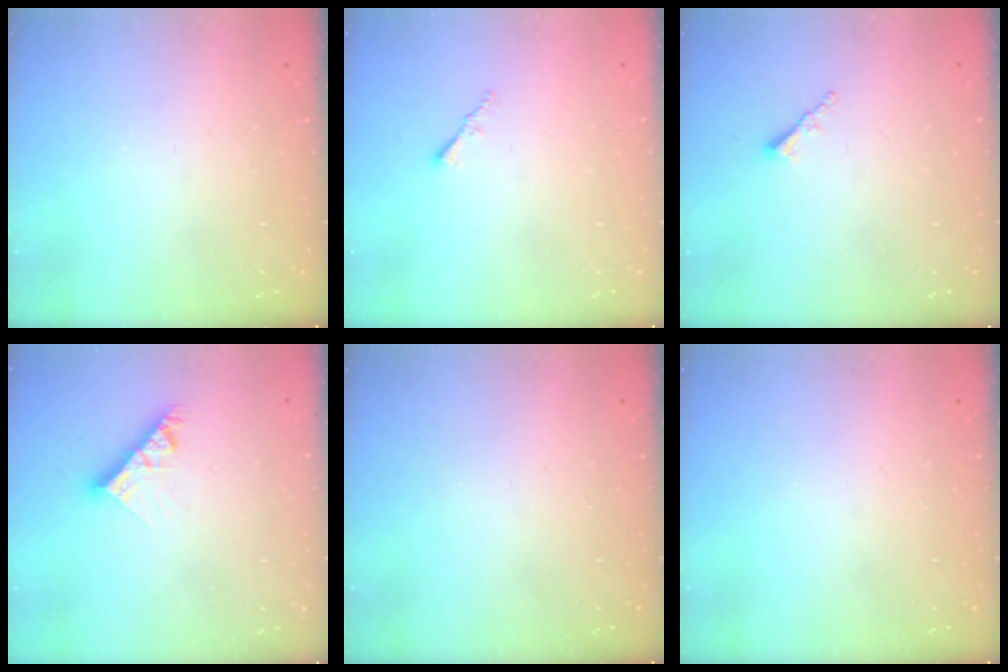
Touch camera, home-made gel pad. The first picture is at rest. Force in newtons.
{"total": 1.0, "press": 1.0, "slide": 0.4}
{"total": 1.7, "press": 1.7, "slide": 0.3}
{"total": 7.1, "press": 7.1, "slide": 0.6}
{"total": 0.0}
{"total": 0.0}